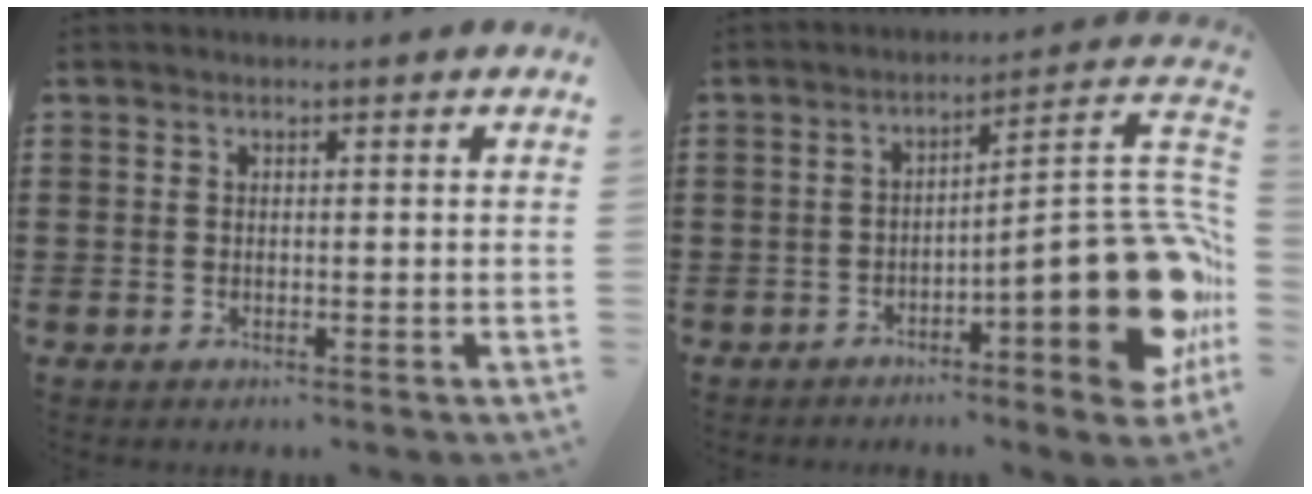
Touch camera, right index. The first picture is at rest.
{"total": 15.3, "force": [-4.4, 3.8, 14.2], "torque": [-0.173, -0.008, -0.064]}